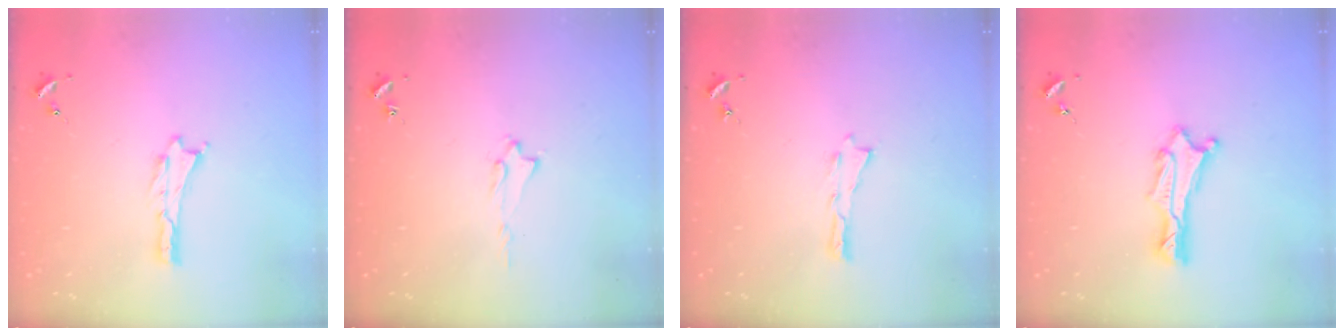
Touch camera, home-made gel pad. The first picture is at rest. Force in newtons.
{"total": 1.6, "press": 1.6, "slide": 0.2}
{"total": 0.0}
{"total": 1.3, "press": 1.3, "slide": 0.1}